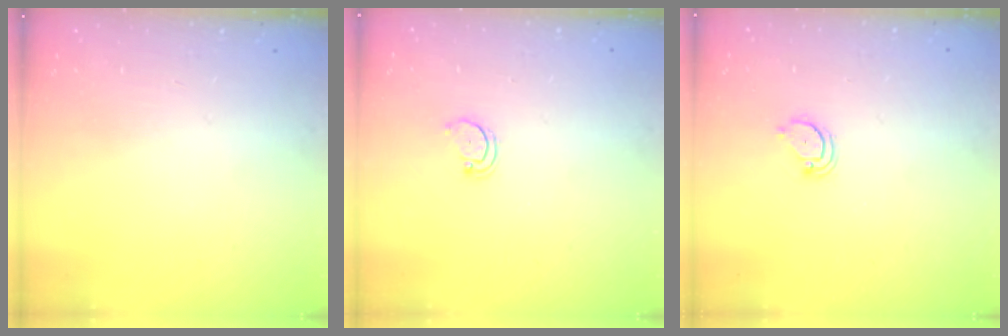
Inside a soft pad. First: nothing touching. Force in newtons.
{"total": 2.7, "press": 2.7, "slide": 0.3}
{"total": 2.1, "press": 2.1, "slide": 0.2}